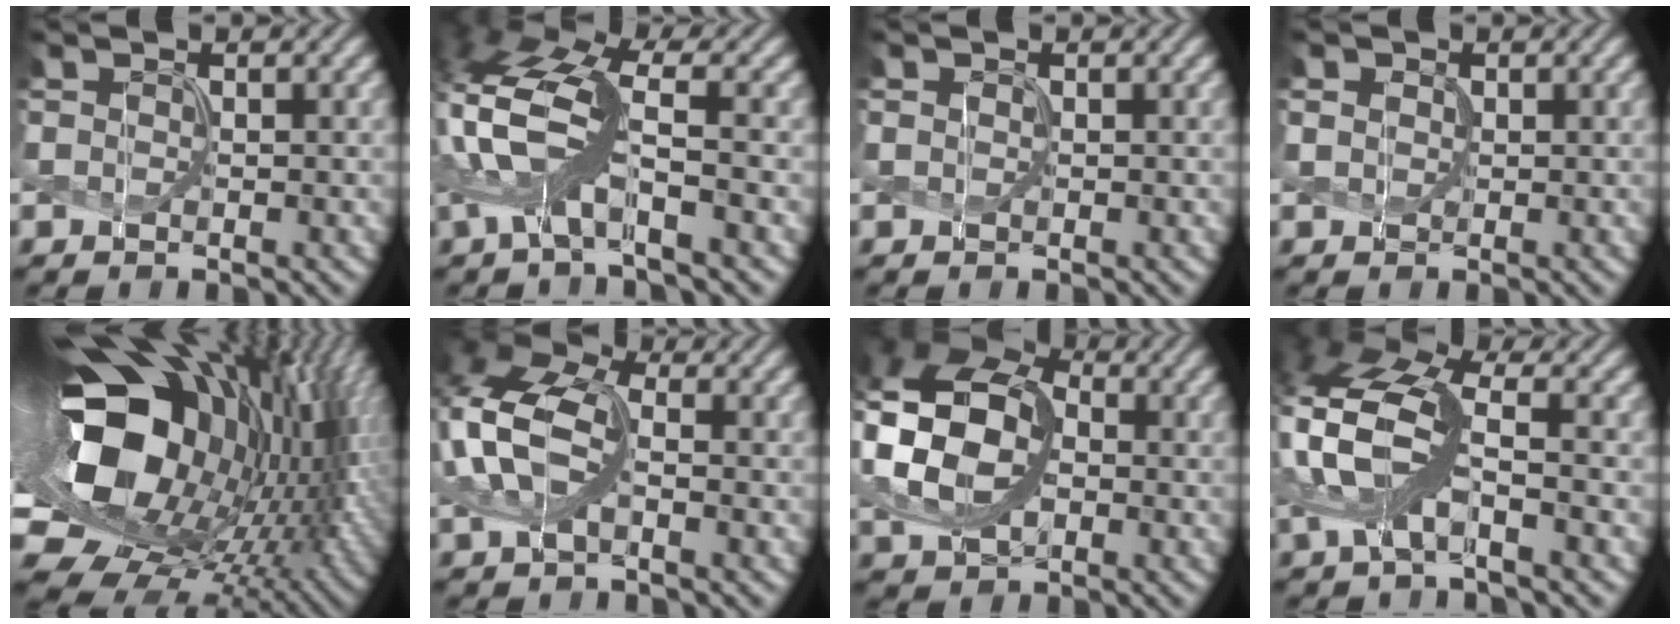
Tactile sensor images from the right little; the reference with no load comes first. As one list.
[{"total": 6.8, "force": [-1.0, 2.5, 6.2], "torque": [-0.148, 0.010, -0.033]}, {"total": 0.0}, {"total": 1.0, "force": [0.3, 0.8, 0.5], "torque": [-0.010, 0.002, 0.005]}, {"total": 20.6, "force": [1.4, 13.4, 15.6], "torque": [-0.286, -0.034, 0.036]}, {"total": 7.9, "force": [0.3, 4.8, 6.3], "torque": [-0.156, 0.019, -0.009]}, {"total": 12.5, "force": [0.8, 9.1, 8.6], "torque": [-0.174, 0.017, -0.002]}, {"total": 7.1, "force": [-0.3, 2.9, 6.5], "torque": [-0.149, 0.014, -0.020]}]